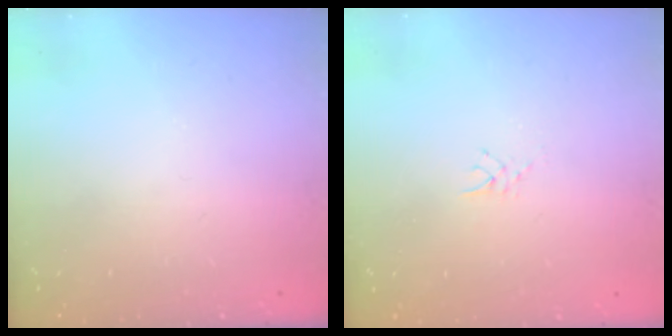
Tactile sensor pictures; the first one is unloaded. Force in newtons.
{"total": 2.4, "press": 2.4, "slide": 0.4}